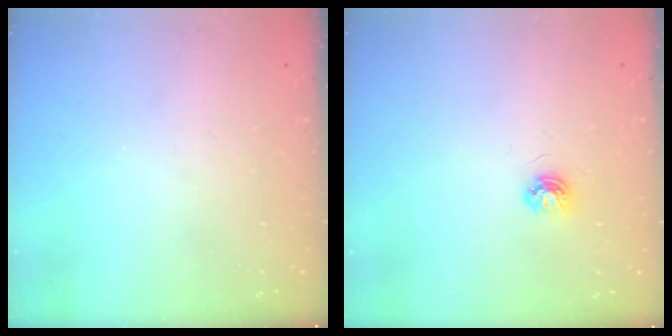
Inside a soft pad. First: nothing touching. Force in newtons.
{"total": 4.2, "press": 4.2, "slide": 0.4}